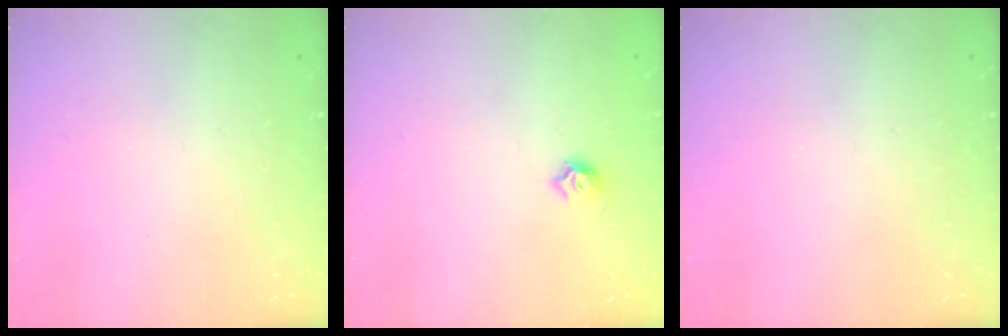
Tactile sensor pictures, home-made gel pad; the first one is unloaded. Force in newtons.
{"total": 5.0, "press": 4.9, "slide": 0.7}
{"total": 0.0}